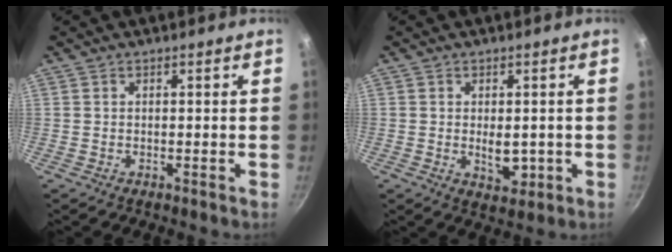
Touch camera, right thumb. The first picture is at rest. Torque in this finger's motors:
{"motor_torque": [2.87, 2.13, 1.04, -0.60, 0.19]}